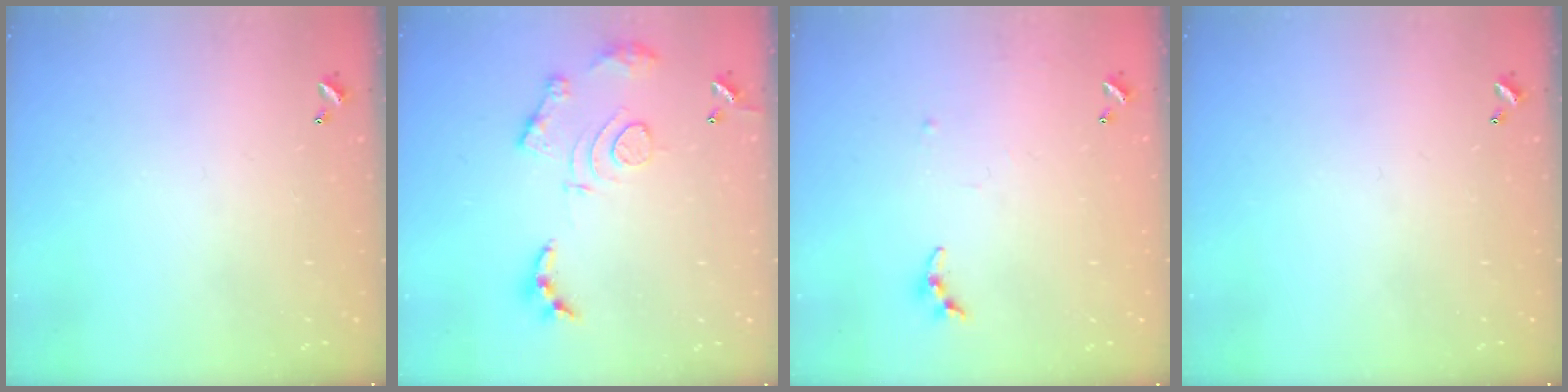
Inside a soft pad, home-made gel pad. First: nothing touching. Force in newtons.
{"total": 12.5, "press": 12.5, "slide": 0.9}
{"total": 5.5, "press": 5.5, "slide": 0.3}
{"total": 0.0}